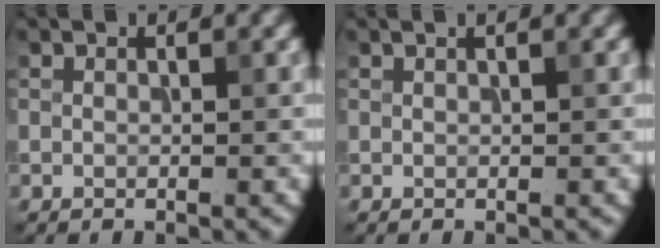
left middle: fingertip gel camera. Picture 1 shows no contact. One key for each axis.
{"total": 0.9, "fx": 0.5, "fy": 0.2, "fz": 0.7, "tx": -0.007, "ty": -0.001, "tz": 0.004}